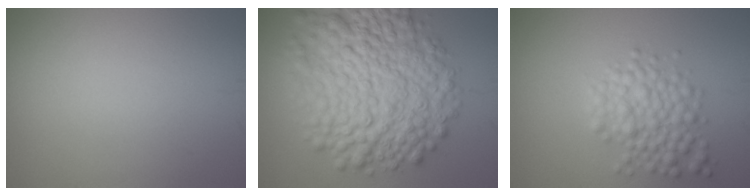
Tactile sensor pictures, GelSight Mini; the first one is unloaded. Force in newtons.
{"total": 11.9, "press": 11.9, "slide": 0.2}
{"total": 4.1, "press": 4.1, "slide": 0.1}